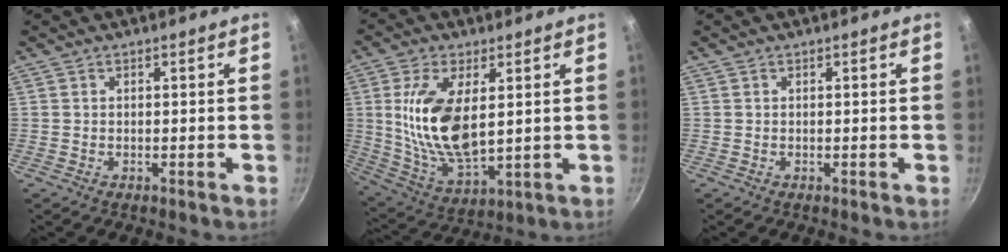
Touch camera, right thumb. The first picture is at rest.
{"total": 16.0, "force": [2.9, 7.7, 13.7], "torque": [-0.260, -0.021, 0.064]}
{"total": 0.0}